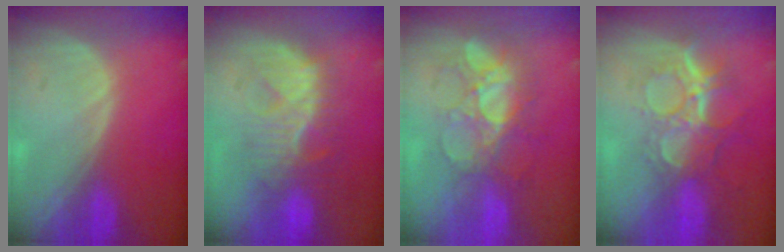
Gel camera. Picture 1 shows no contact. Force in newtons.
{"total": 8.7, "press": 8.5, "slide": 1.9}
{"total": 8.3, "press": 7.7, "slide": 3.1}
{"total": 9.5, "press": 8.0, "slide": 5.1}